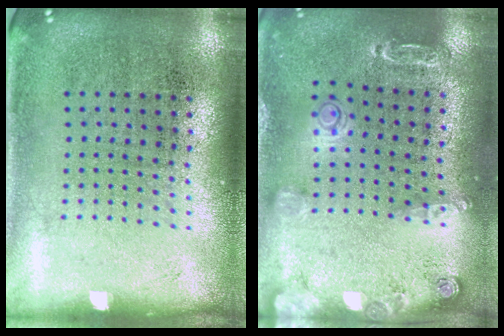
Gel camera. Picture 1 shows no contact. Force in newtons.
{"total": 1.5, "press": 1.5, "slide": 0.1}